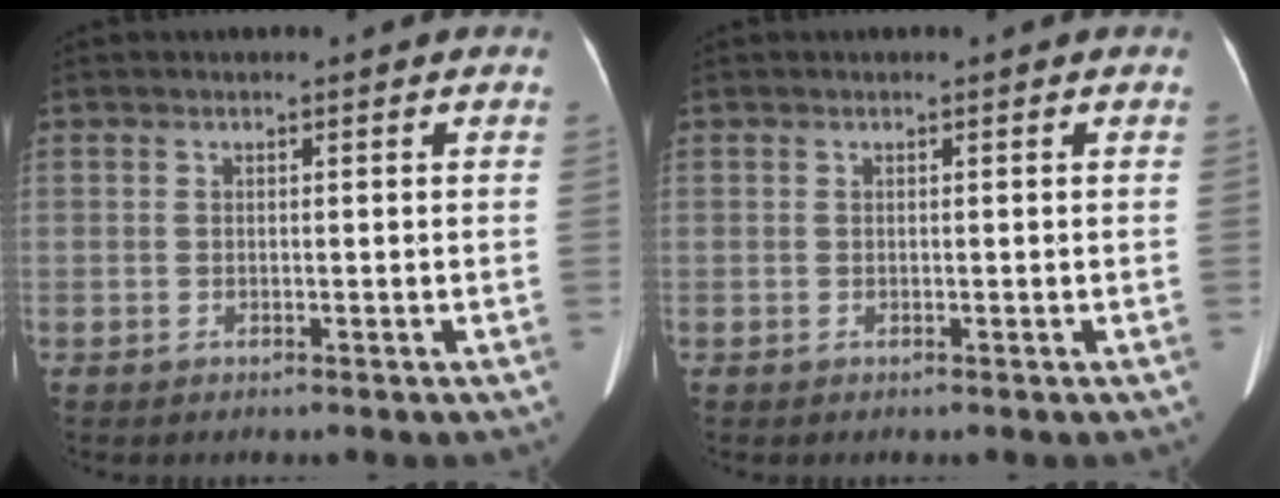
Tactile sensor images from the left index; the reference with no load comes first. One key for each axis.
{"total": 0.0}